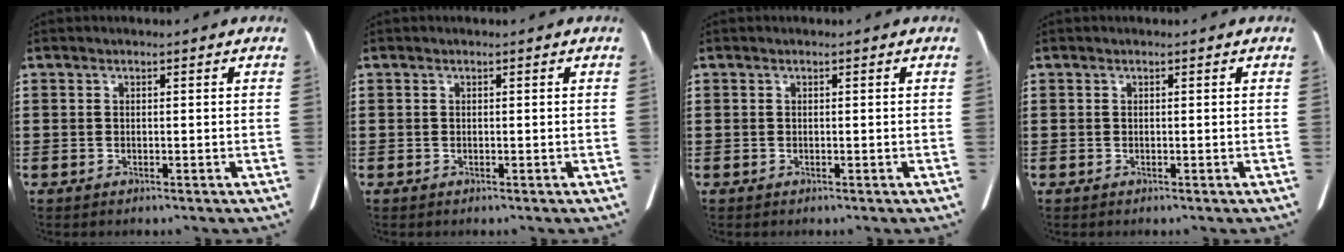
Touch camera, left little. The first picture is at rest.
{"total": 0.0}
{"total": 0.0}
{"total": 0.0}